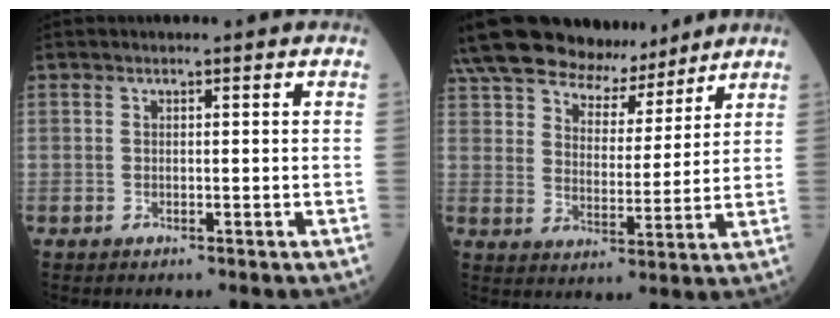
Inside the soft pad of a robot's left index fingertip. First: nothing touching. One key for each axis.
{"total": 17.1, "fx": 14.5, "fy": 6.7, "fz": 6.1, "tx": -0.121, "ty": 0.023, "tz": 0.238}